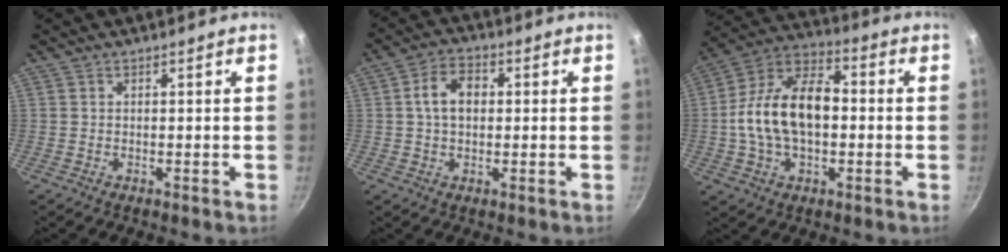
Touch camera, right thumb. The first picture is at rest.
{"total": 6.9, "force": [0.8, 4.8, 5.0], "torque": [-0.071, 0.015, 0.006]}
{"total": 17.1, "force": [-0.7, 10.5, 13.6], "torque": [-0.221, 0.038, -0.029]}